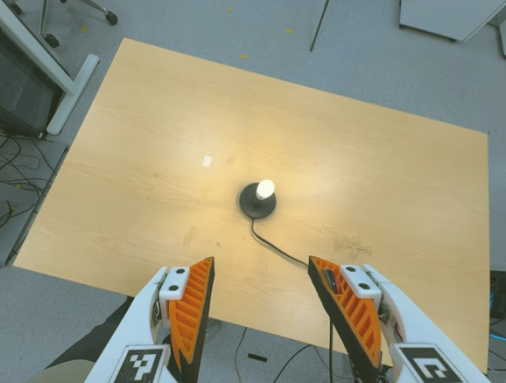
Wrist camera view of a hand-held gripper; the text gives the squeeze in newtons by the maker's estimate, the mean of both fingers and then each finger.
{"total": 0.0}